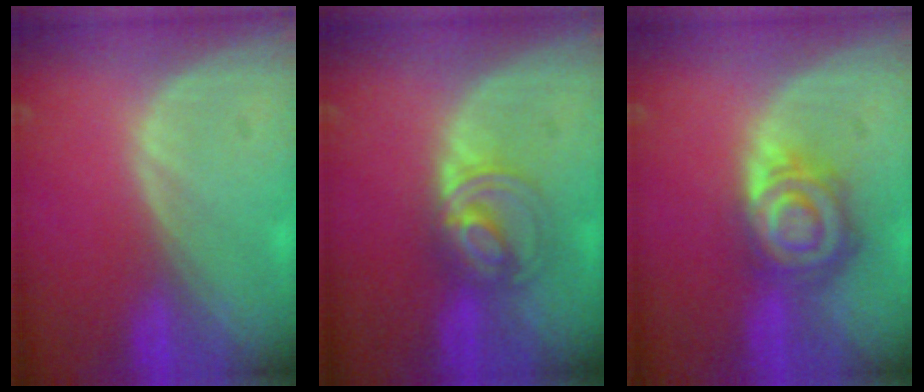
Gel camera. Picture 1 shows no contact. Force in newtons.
{"total": 5.5, "press": 5.5, "slide": 0.6}
{"total": 7.9, "press": 7.1, "slide": 3.6}